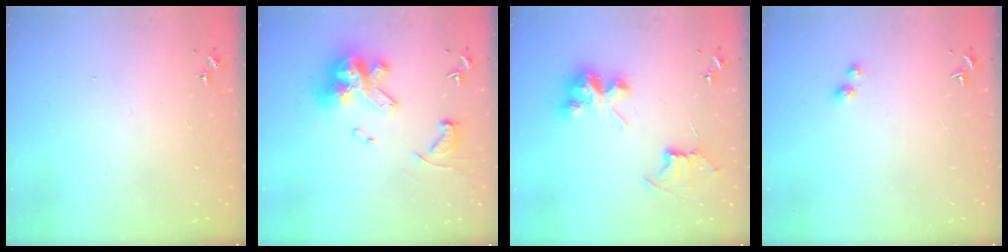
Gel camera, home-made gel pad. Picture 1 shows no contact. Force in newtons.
{"total": 18.7, "press": 18.6, "slide": 1.9}
{"total": 11.8, "press": 11.7, "slide": 0.8}
{"total": 3.2, "press": 3.1, "slide": 0.6}